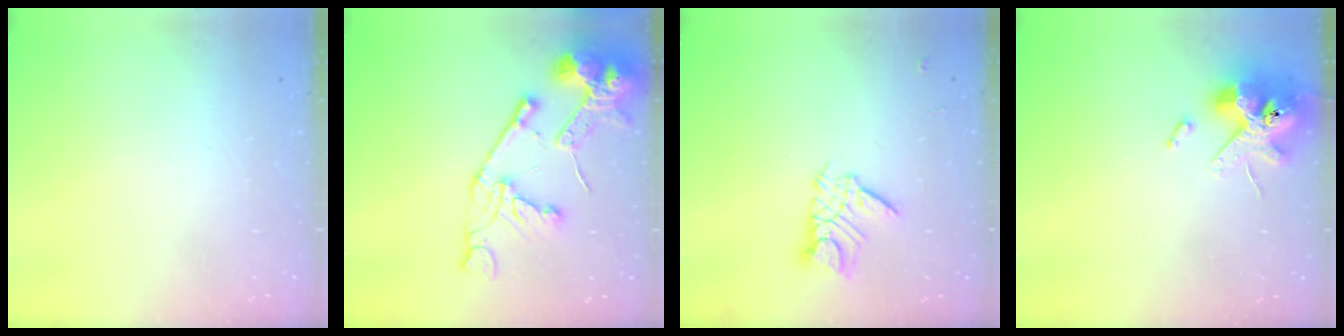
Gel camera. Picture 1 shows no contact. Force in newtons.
{"total": 19.0, "press": 18.9, "slide": 2.0}
{"total": 10.0, "press": 10.0, "slide": 0.8}
{"total": 12.6, "press": 12.5, "slide": 1.7}